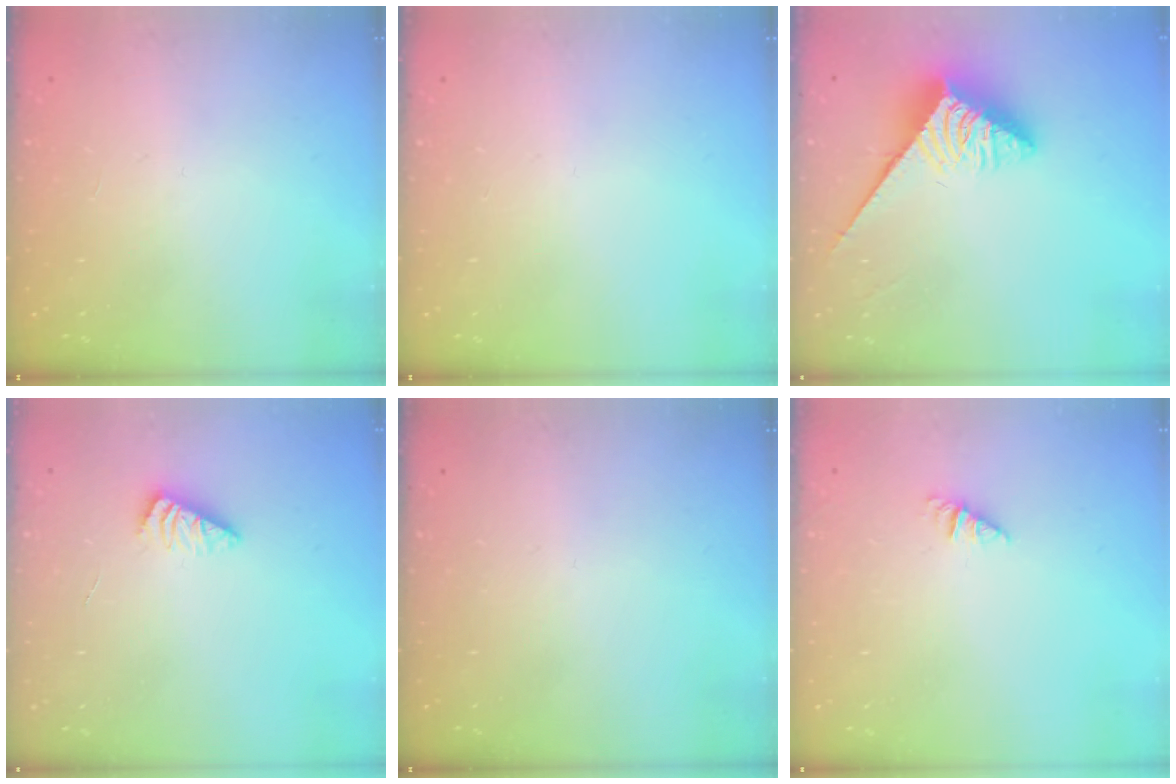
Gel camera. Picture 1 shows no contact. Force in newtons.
{"total": 0.0}
{"total": 3.9, "press": 3.9, "slide": 0.7}
{"total": 2.8, "press": 2.8, "slide": 0.4}
{"total": 0.0}
{"total": 0.6, "press": 0.6, "slide": 0.1}